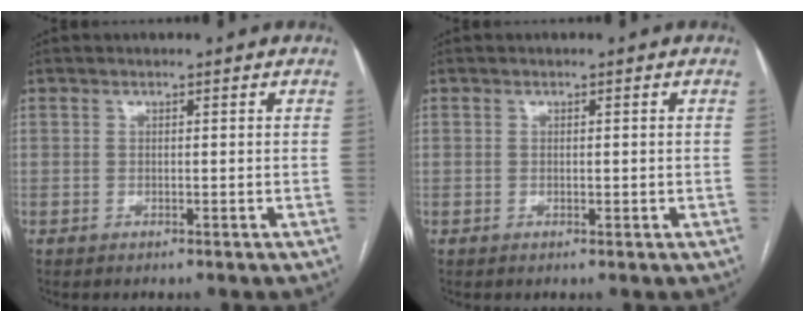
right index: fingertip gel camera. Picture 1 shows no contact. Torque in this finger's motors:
{"motor_torque": [-0.36, 0.51, 0.04, 0.01]}